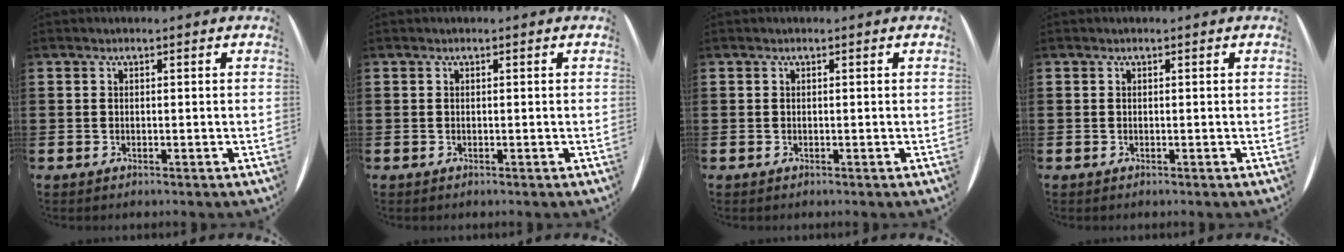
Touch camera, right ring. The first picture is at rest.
{"total": 0.0}
{"total": 0.0}
{"total": 0.0}